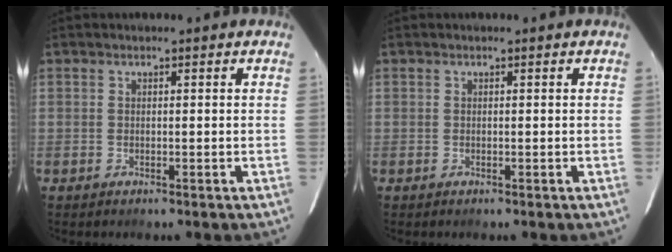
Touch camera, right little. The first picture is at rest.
{"total": 0.0}